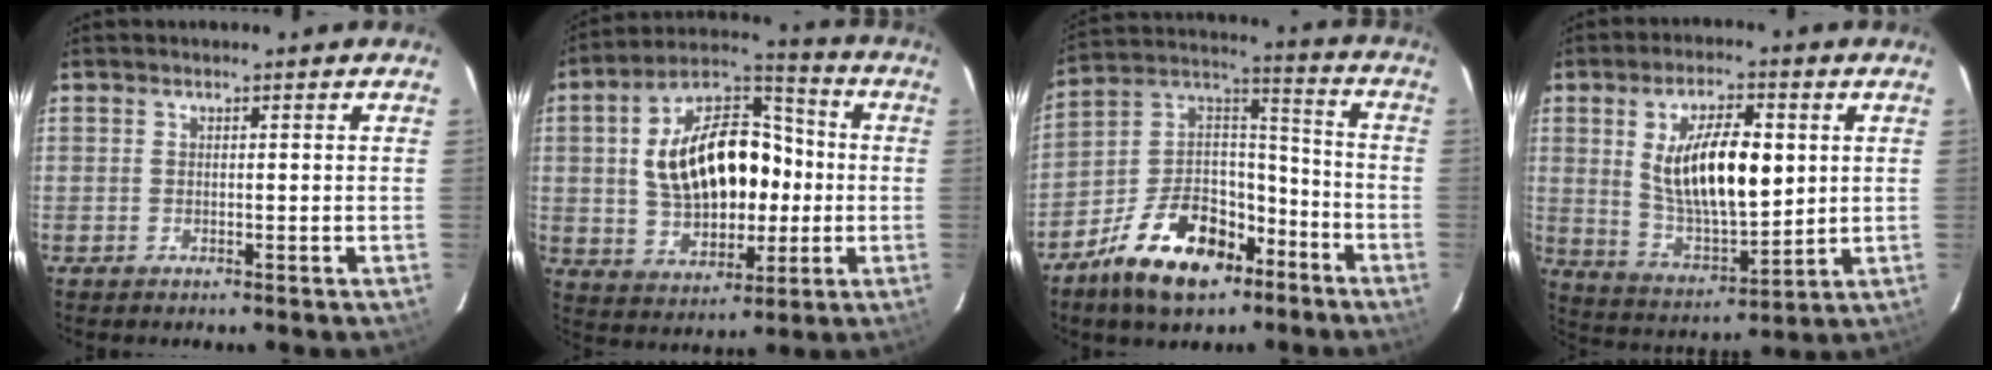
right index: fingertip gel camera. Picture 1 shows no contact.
{"total": 18.8, "force": [0.5, 11.8, 14.6], "torque": [-0.275, 0.035, 0.023]}
{"total": 18.6, "force": [-11.1, 10.2, 10.8], "torque": [-0.216, 0.045, -0.181]}
{"total": 15.1, "force": [3.1, 6.2, 13.4], "torque": [-0.240, 0.000, 0.069]}